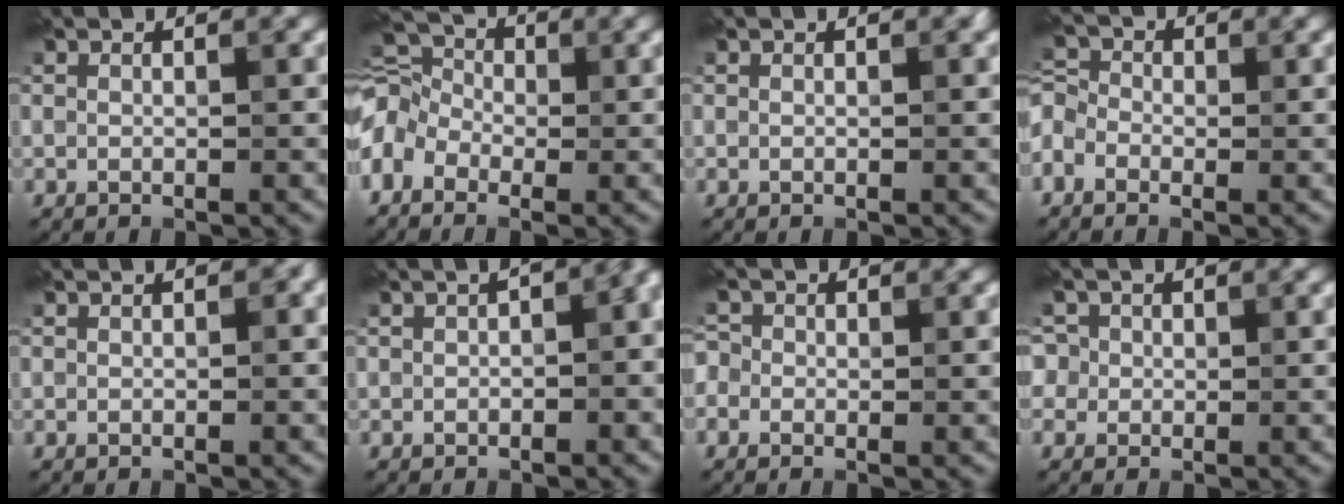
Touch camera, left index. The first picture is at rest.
{"total": 6.3, "force": [-1.6, 4.2, 4.3], "torque": [-0.101, 0.015, -0.043]}
{"total": 0.0}
{"total": 4.3, "force": [-1.6, 3.1, 2.4], "torque": [-0.052, 0.010, -0.040]}
{"total": 1.2, "force": [0.1, 0.6, 1.0], "torque": [-0.011, 0.001, 0.001]}
{"total": 8.2, "force": [0.8, 4.2, 6.9], "torque": [-0.025, 0.026, -0.004]}
{"total": 2.0, "force": [-0.1, 1.8, 0.8], "torque": [-0.003, 0.012, -0.025]}
{"total": 3.4, "force": [0.9, 3.1, 1.2], "torque": [-0.002, 0.029, -0.011]}